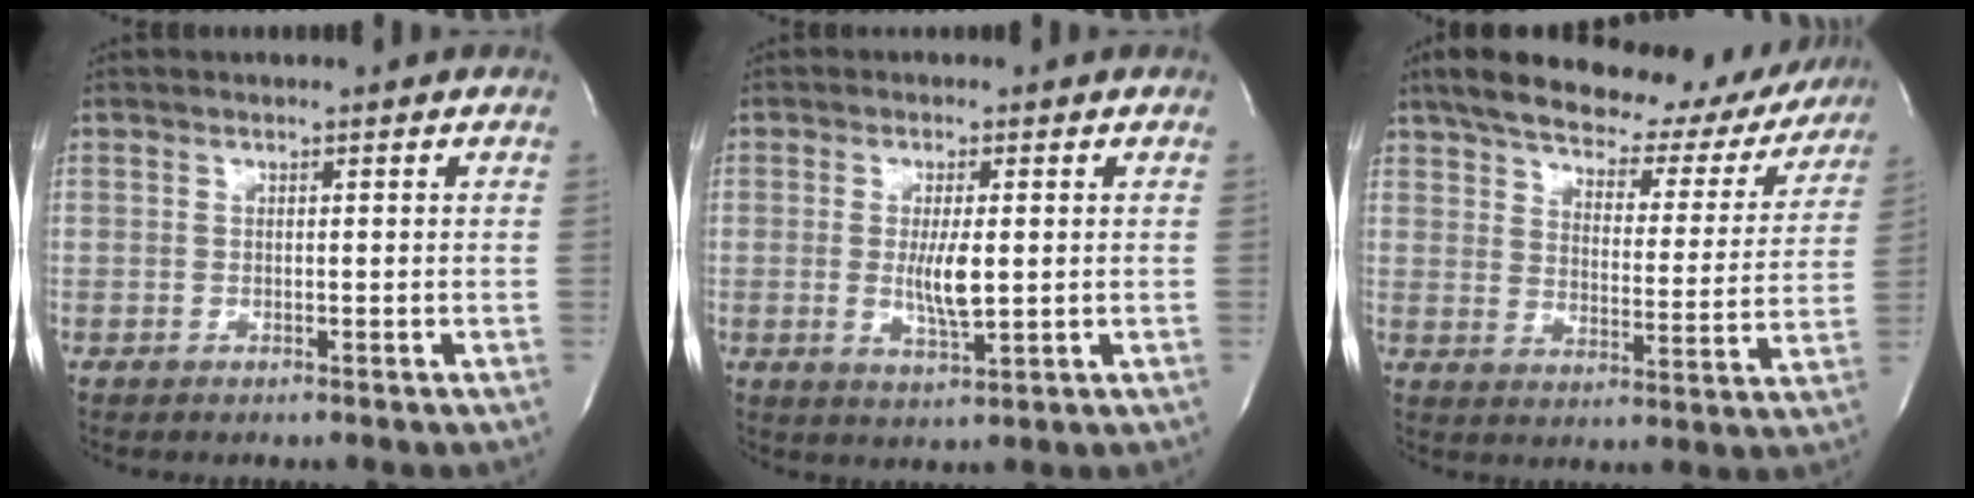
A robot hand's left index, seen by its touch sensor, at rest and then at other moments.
{"total": 5.1, "force": [0.0, 1.1, 5.0], "torque": [-0.095, -0.009, 0.003]}
{"total": 23.7, "force": [19.9, 8.2, 9.9], "torque": [-0.151, 0.008, 0.251]}